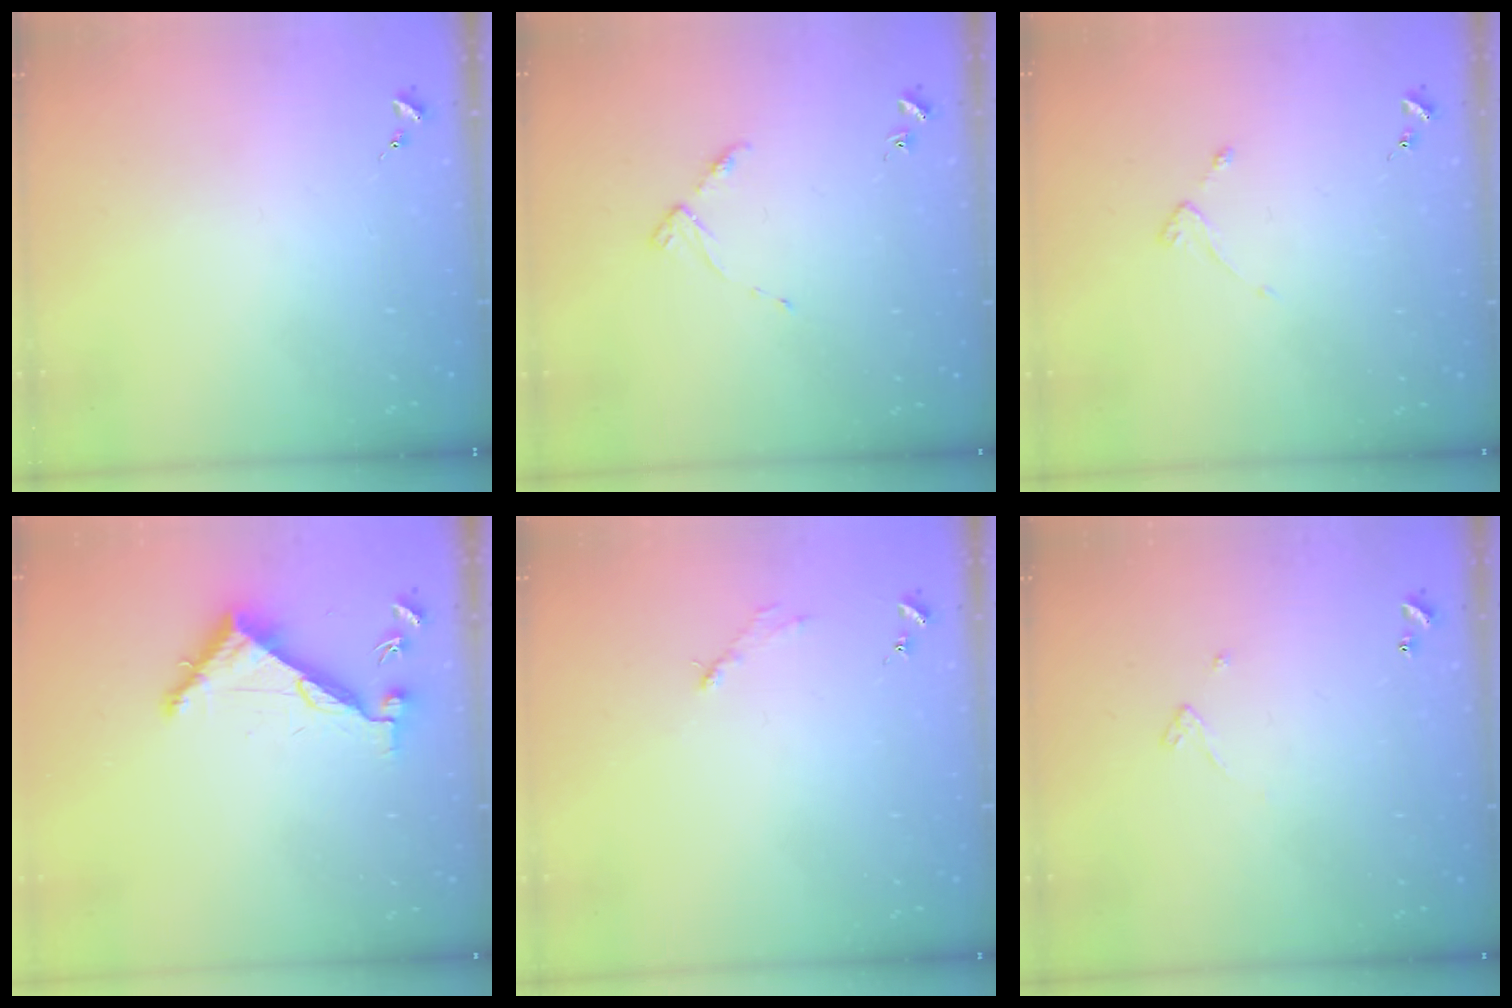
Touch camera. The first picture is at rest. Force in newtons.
{"total": 3.8, "press": 3.8, "slide": 0.5}
{"total": 2.2, "press": 2.1, "slide": 0.4}
{"total": 7.2, "press": 7.2, "slide": 0.3}
{"total": 2.6, "press": 2.6, "slide": 0.3}
{"total": 2.4, "press": 2.4, "slide": 0.2}